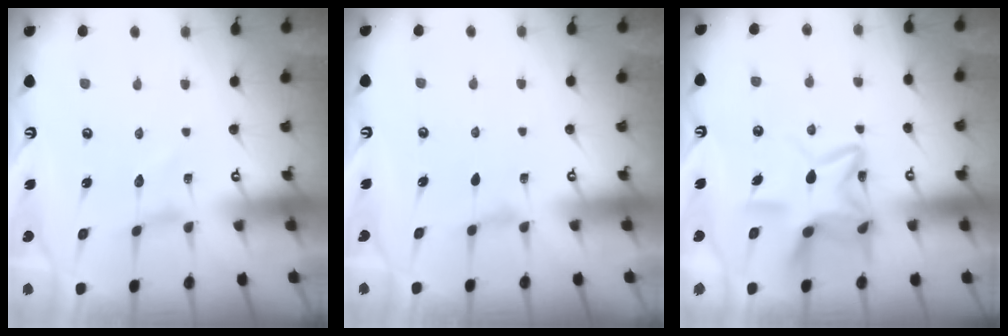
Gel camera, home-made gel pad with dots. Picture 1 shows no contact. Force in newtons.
{"total": 1.3, "press": 1.3, "slide": 0.3}
{"total": 13.1, "press": 13.1, "slide": 1.1}